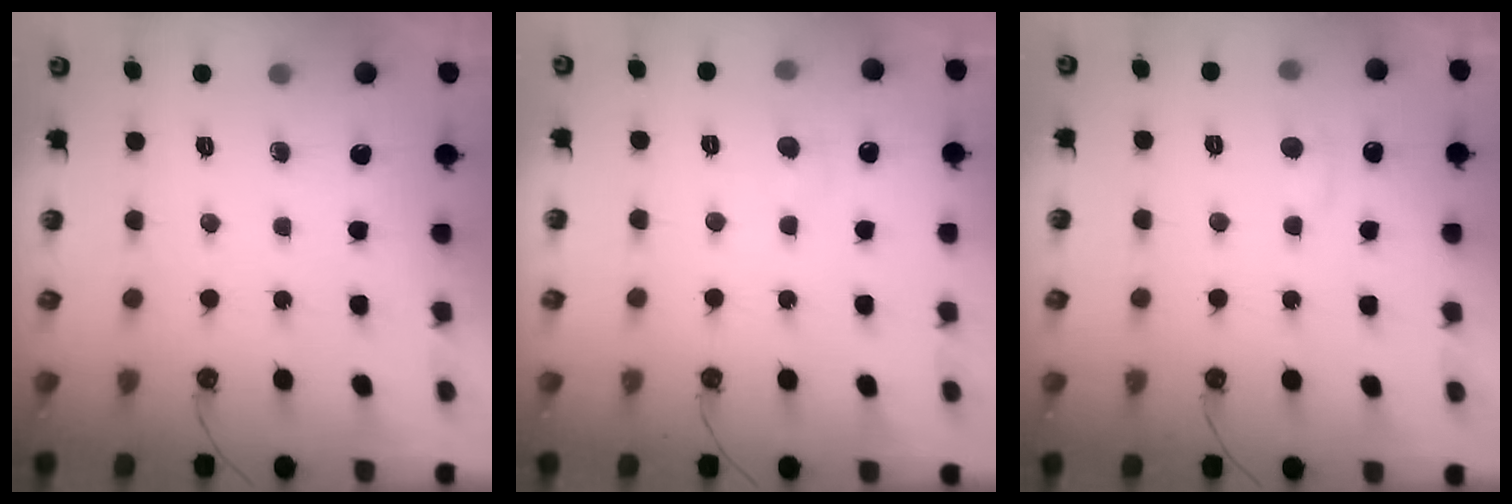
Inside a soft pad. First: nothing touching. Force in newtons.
{"total": 0.5, "press": 0.2, "slide": 0.5}
{"total": 0.9, "press": 0.5, "slide": 0.7}